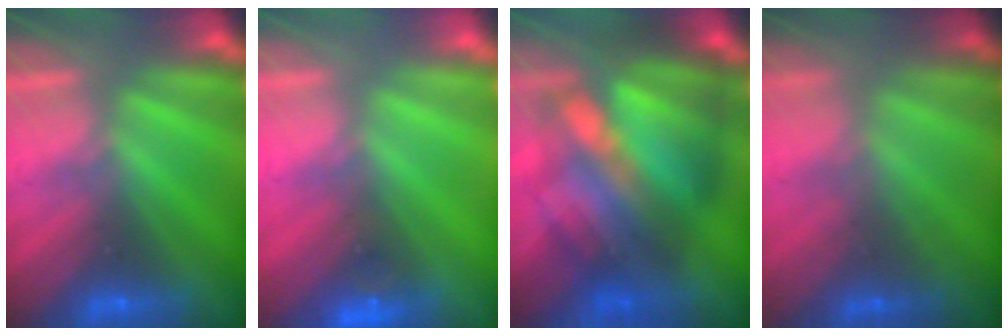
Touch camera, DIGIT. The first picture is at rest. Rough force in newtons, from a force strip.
{"total": 4.8}
{"total": 7.1}
{"total": 1.8}